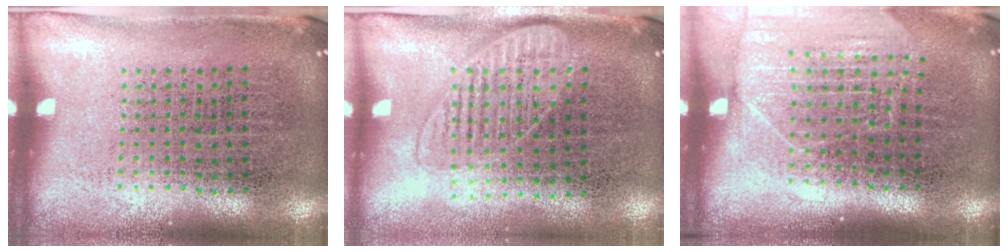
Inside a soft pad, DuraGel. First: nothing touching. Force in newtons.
{"total": 1.4, "press": 1.3, "slide": 0.6}
{"total": 1.7, "press": 1.5, "slide": 0.8}